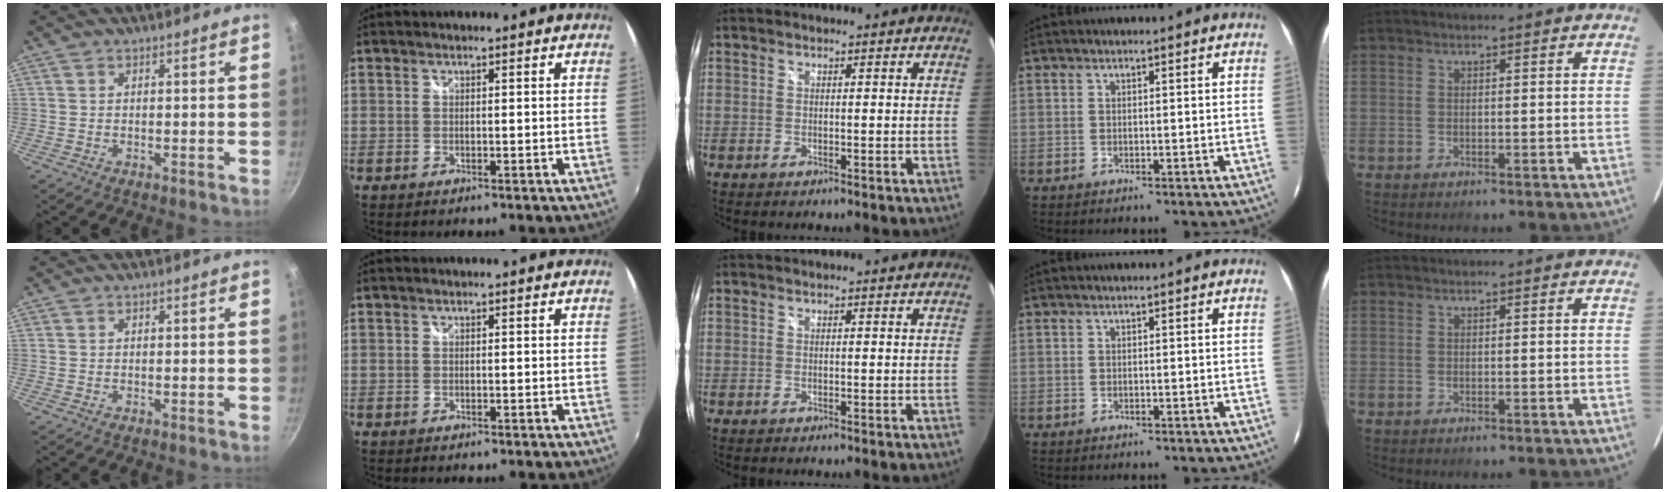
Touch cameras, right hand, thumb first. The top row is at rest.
{}